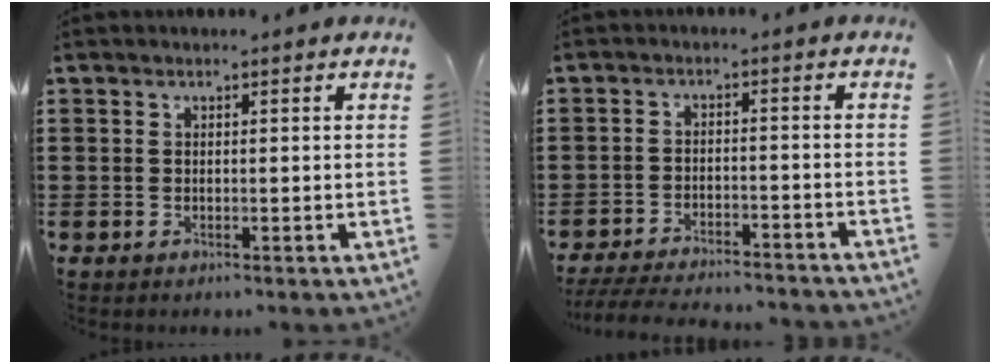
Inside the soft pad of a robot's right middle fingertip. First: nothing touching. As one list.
[{"total": 4.5, "force": [-4.4, 0.1, 1.2], "torque": [-0.025, -0.004, -0.088]}]